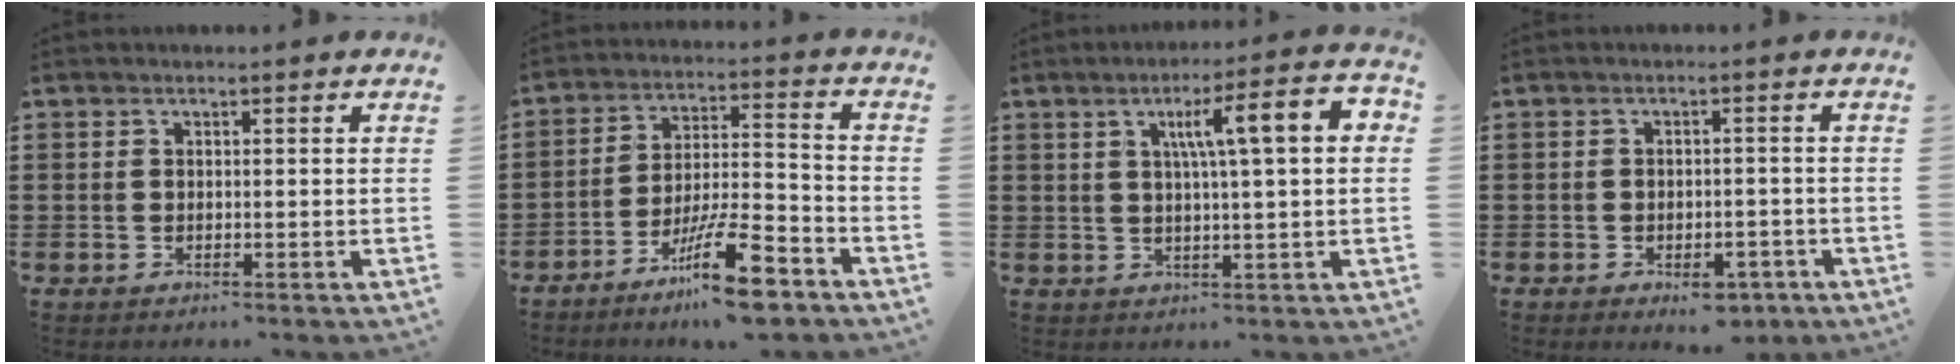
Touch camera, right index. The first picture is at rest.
{"total": 11.5, "force": [-7.6, 2.2, 8.4], "torque": [-0.146, 0.024, -0.139]}
{"total": 8.9, "force": [2.0, 1.2, 8.6], "torque": [-0.151, -0.001, 0.024]}
{"total": 3.4, "force": [-2.5, 1.6, 1.6], "torque": [-0.026, 0.008, -0.047]}